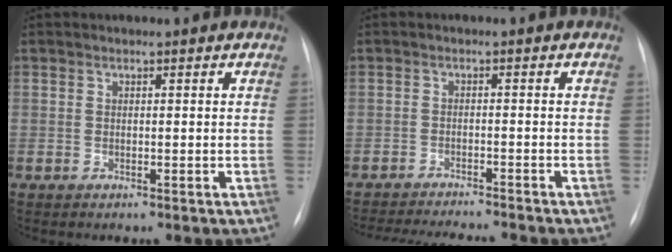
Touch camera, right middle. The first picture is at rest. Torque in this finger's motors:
{"motor_torque": [0.10, -0.17, 0.06, 0.03]}